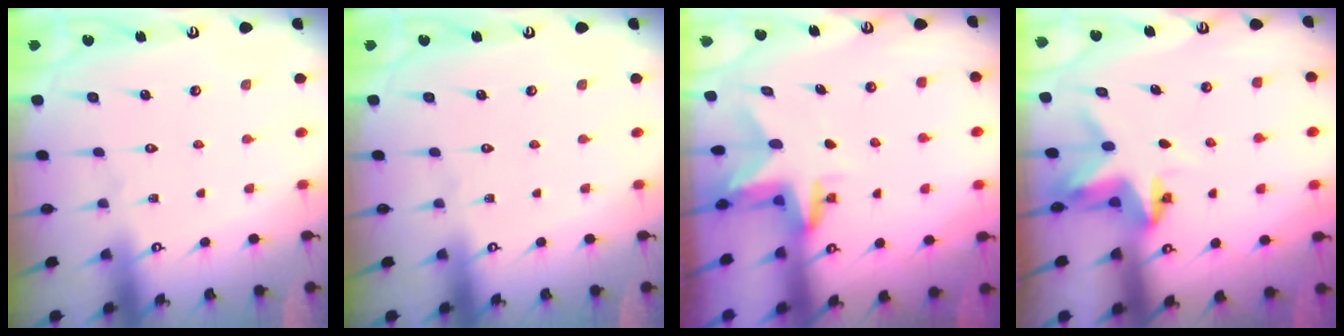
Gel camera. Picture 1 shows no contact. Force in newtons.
{"total": 0.0}
{"total": 3.1, "press": 3.1, "slide": 0.2}
{"total": 3.4, "press": 3.4, "slide": 0.2}